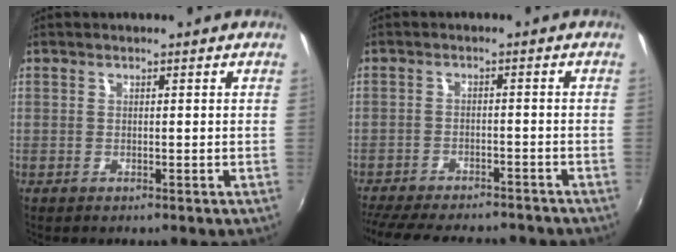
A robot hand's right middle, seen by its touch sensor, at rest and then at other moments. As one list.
[{"total": 17.1, "force": [-14.6, 4.9, 7.3], "torque": [-0.158, -0.023, -0.211]}]